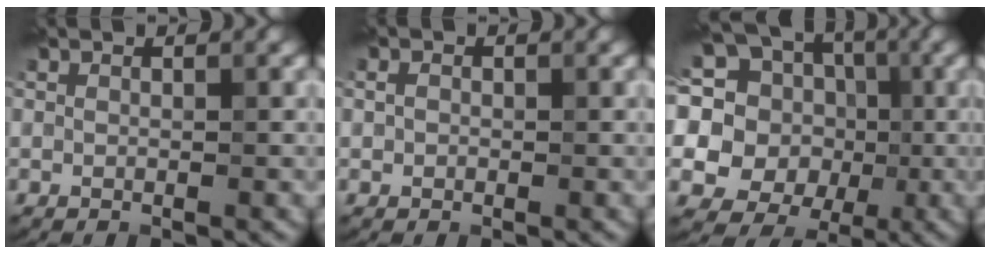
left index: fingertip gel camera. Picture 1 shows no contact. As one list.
[{"total": 0.9, "force": [-0.1, 0.8, 0.3], "torque": [-0.004, -0.002, -0.006]}, {"total": 17.5, "force": [4.4, 15.7, 6.4], "torque": [-0.161, 0.026, 0.042]}]